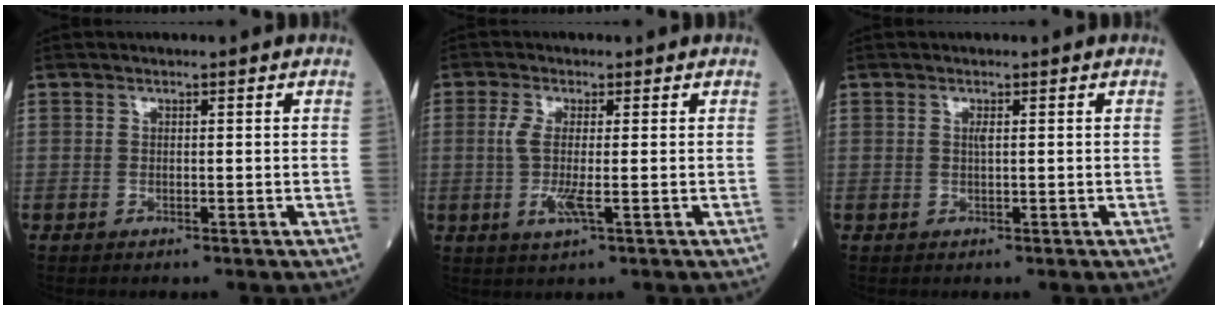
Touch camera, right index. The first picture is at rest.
{"total": 4.5, "force": [-0.5, 0.5, 4.4], "torque": [-0.096, -0.010, -0.012]}
{"total": 0.7, "force": [0.2, 0.0, 0.7], "torque": [-0.016, -0.001, 0.001]}